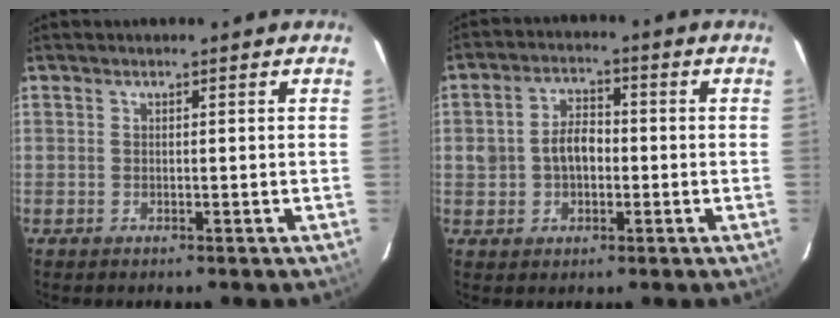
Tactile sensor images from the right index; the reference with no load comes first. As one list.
[{"total": 6.1, "force": [-0.5, 4.3, 4.3], "torque": [-0.078, 0.019, -0.002]}]